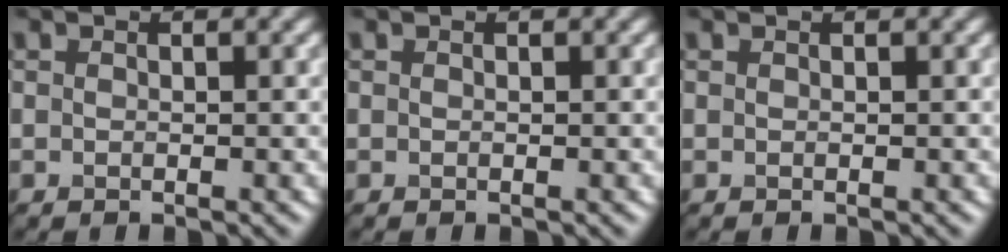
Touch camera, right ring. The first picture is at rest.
{"total": 0.0}
{"total": 0.0}